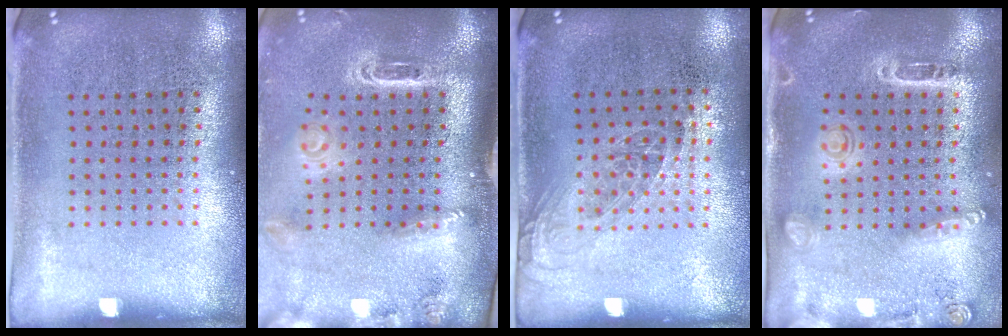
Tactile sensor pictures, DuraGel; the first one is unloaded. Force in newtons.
{"total": 2.9, "press": 2.1, "slide": 2.0}
{"total": 1.1, "press": 0.9, "slide": 0.5}
{"total": 1.6, "press": 1.4, "slide": 0.7}